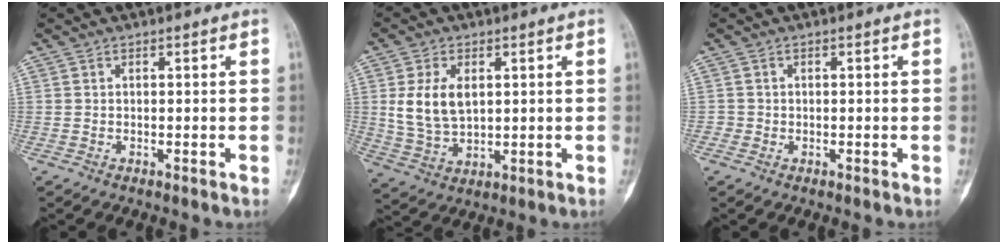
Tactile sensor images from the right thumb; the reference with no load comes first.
{"total": 9.2, "force": [1.9, 5.7, 7.0], "torque": [-0.130, -0.009, 0.048]}
{"total": 0.8, "force": [-0.2, 0.8, 0.0], "torque": [0.005, 0.005, -0.004]}